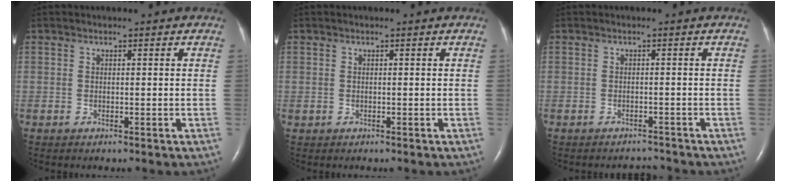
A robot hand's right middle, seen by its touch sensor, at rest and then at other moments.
{"total": 0.0}
{"total": 1.6, "force": [-1.5, 0.1, -0.5], "torque": [0.004, -0.006, -0.019]}